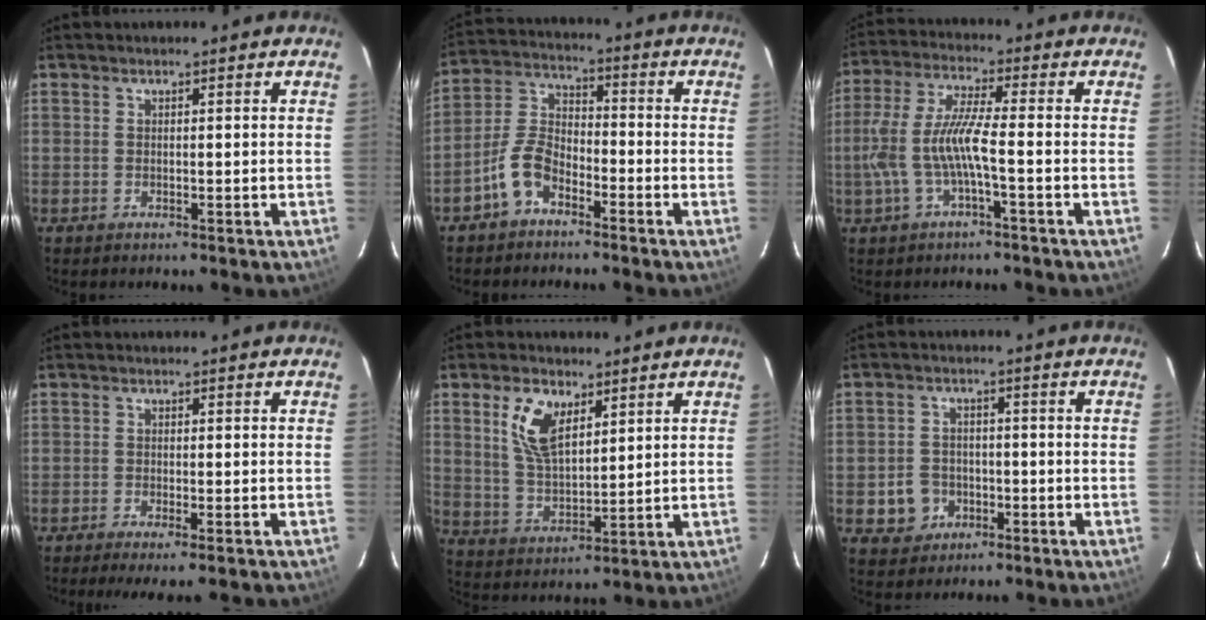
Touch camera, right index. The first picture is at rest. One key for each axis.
{"total": 7.5, "fx": -4.8, "fy": 3.9, "fz": 4.1, "tx": -0.094, "ty": 0.018, "tz": -0.101}
{"total": 9.1, "fx": -2.4, "fy": 1.0, "fz": 8.7, "tx": -0.193, "ty": 0.001, "tz": -0.039}
{"total": 4.6, "fx": -3.7, "fy": 0.0, "fz": 2.7, "tx": -0.056, "ty": -0.016, "tz": -0.061}
{"total": 9.1, "fx": 4.3, "fy": 4.7, "fz": 6.4, "tx": -0.128, "ty": 0.008, "tz": 0.090}
{"total": 5.8, "fx": -2.0, "fy": 5.3, "fz": 1.1, "tx": -0.035, "ty": 0.016, "tz": -0.023}